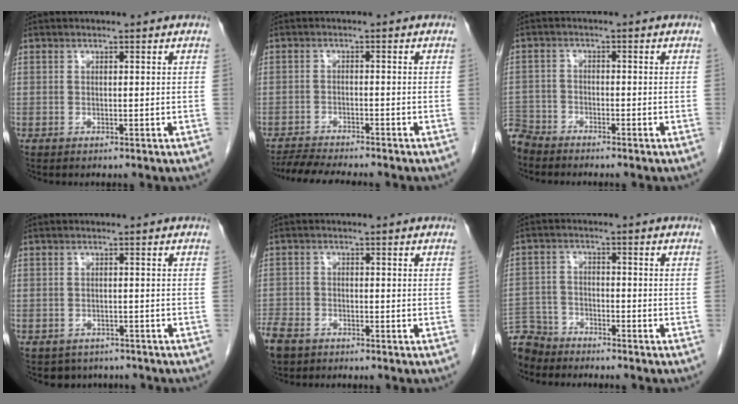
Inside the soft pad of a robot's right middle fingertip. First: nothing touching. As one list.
[{"total": 7.1, "force": [-6.6, 0.1, 2.7], "torque": [-0.042, -0.017, -0.108]}, {"total": 5.1, "force": [-4.9, 1.5, 0.0], "torque": [0.006, -0.010, -0.099]}, {"total": 4.6, "force": [-3.8, 2.6, 0.3], "torque": [0.001, 0.008, -0.047]}, {"total": 6.0, "force": [-4.5, 3.1, 2.4], "torque": [-0.053, -0.007, -0.080]}, {"total": 7.9, "force": [-7.4, 2.9, 0.3], "torque": [-0.010, 0.000, -0.140]}]